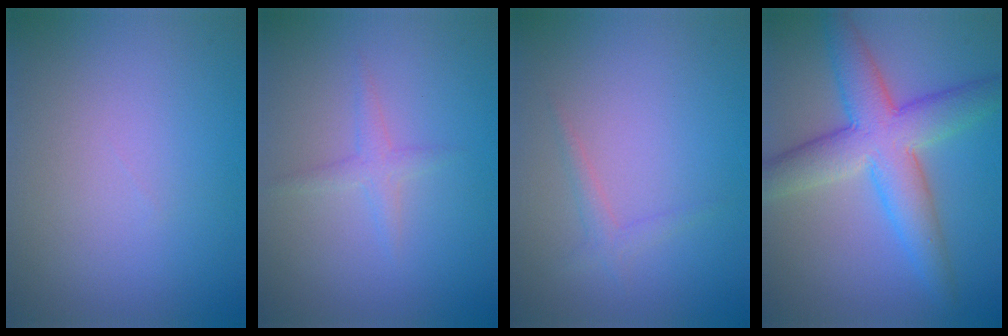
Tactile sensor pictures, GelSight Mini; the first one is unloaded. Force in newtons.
{"total": 1.4, "press": 1.4, "slide": 0.0}
{"total": 1.2, "press": 1.2, "slide": 0.0}
{"total": 7.6, "press": 7.6, "slide": 0.1}